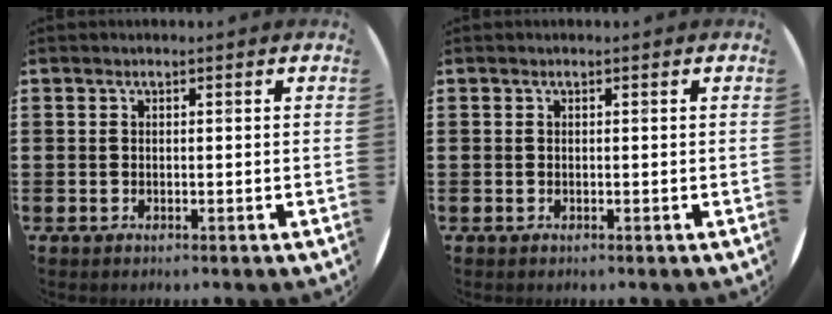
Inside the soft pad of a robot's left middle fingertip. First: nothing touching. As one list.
[{"total": 0.0}]